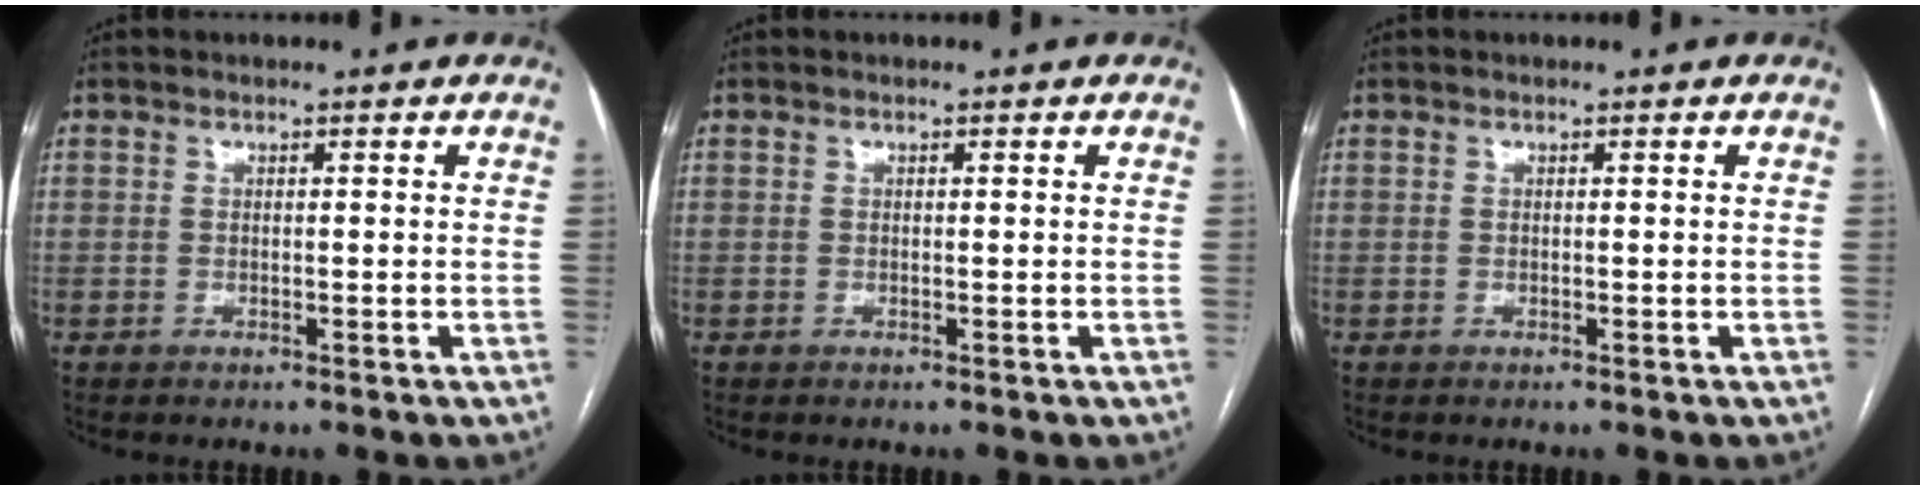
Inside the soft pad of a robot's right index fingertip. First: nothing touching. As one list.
[{"total": 0.0}, {"total": 0.0}]